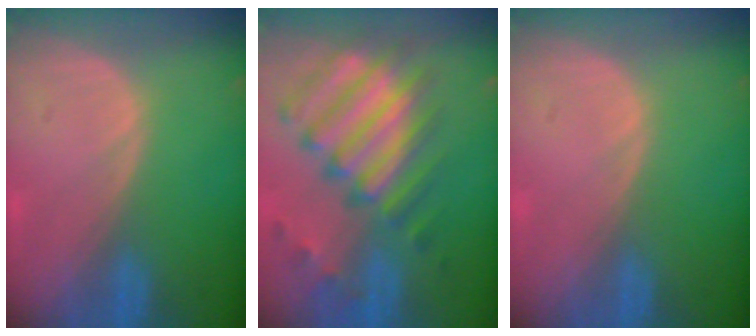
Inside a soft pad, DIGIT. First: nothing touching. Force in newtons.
{"total": 12.2, "press": 10.5, "slide": 6.1}
{"total": 0.0}